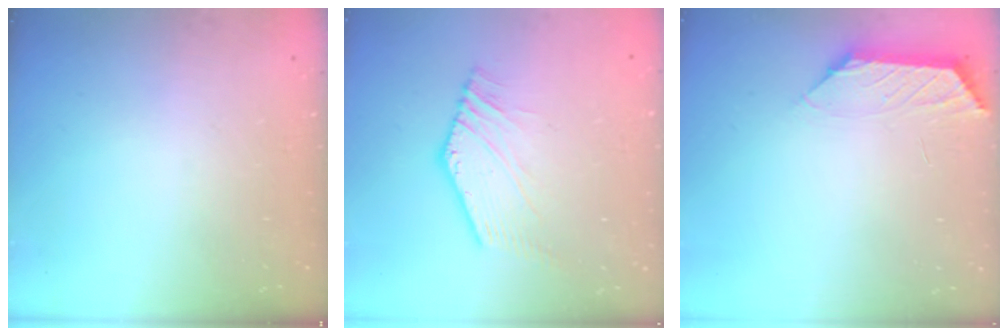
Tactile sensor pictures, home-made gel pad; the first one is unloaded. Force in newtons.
{"total": 2.7, "press": 2.5, "slide": 1.1}
{"total": 1.7, "press": 1.6, "slide": 0.5}